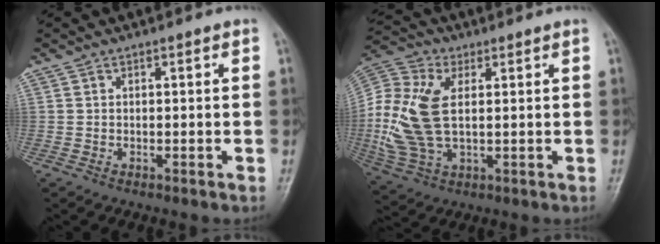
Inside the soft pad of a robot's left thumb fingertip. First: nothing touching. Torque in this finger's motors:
{"motor_torque": [-0.14, 1.45, 1.11, 0.49, 0.44]}